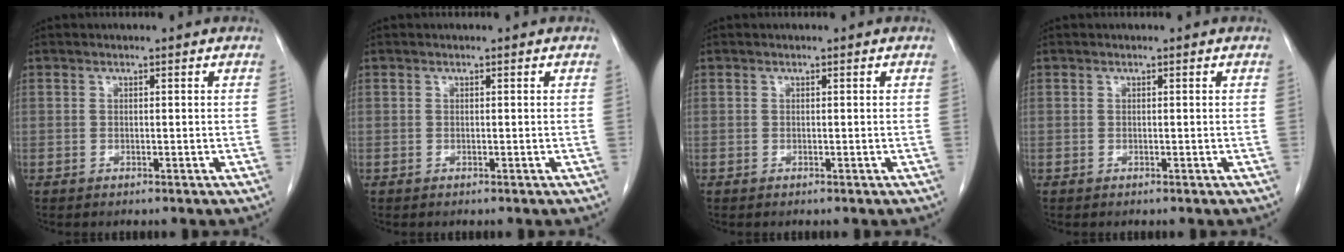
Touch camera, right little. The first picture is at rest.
{"total": 0.0}
{"total": 0.0}
{"total": 0.0}